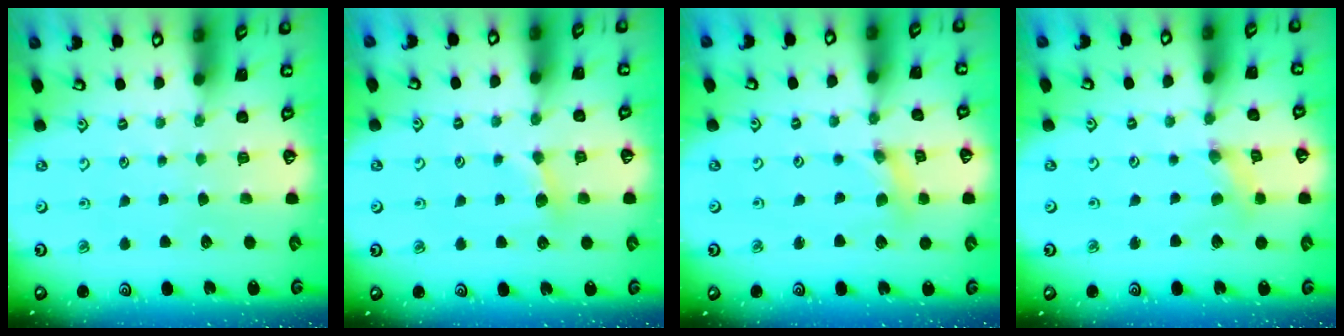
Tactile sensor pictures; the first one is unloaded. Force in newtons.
{"total": 4.1, "press": 4.0, "slide": 0.6}
{"total": 2.9, "press": 2.9, "slide": 0.3}
{"total": 0.9, "press": 0.9, "slide": 0.3}